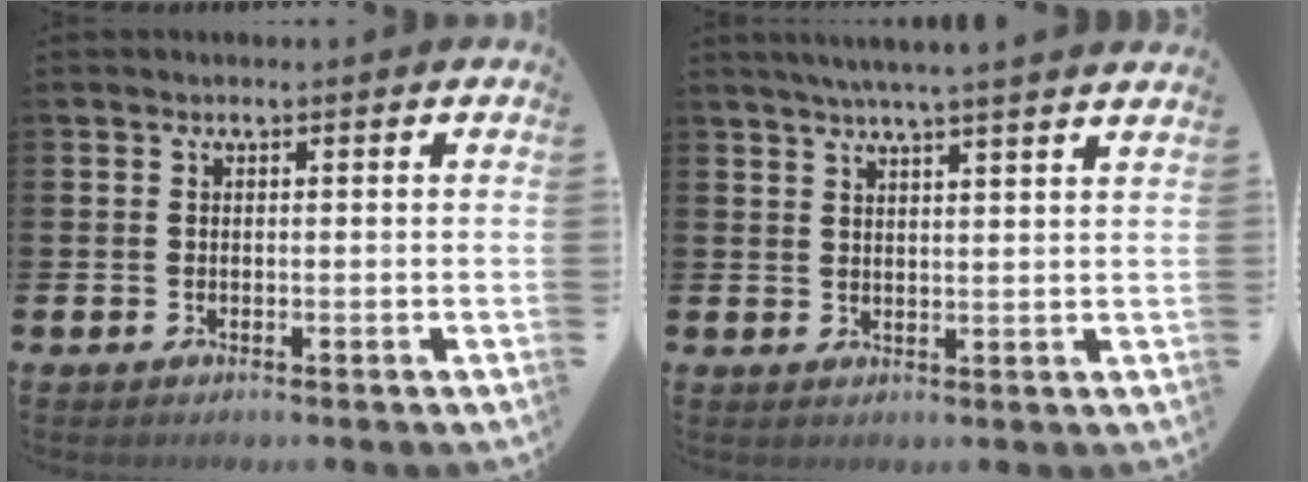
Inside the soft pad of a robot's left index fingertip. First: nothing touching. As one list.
[{"total": 4.6, "force": [4.3, -1.0, 1.3], "torque": [-0.028, -0.020, 0.076]}]